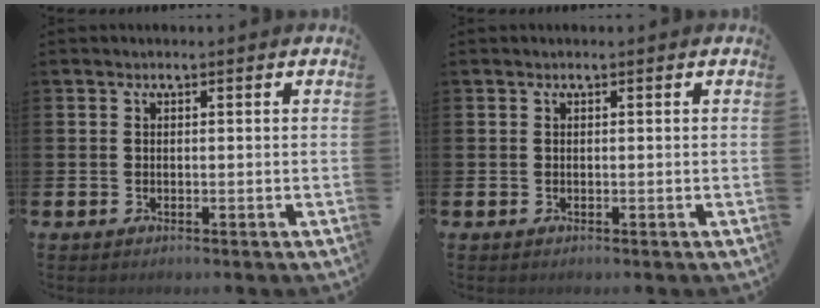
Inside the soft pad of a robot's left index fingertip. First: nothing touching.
{"total": 0.0}